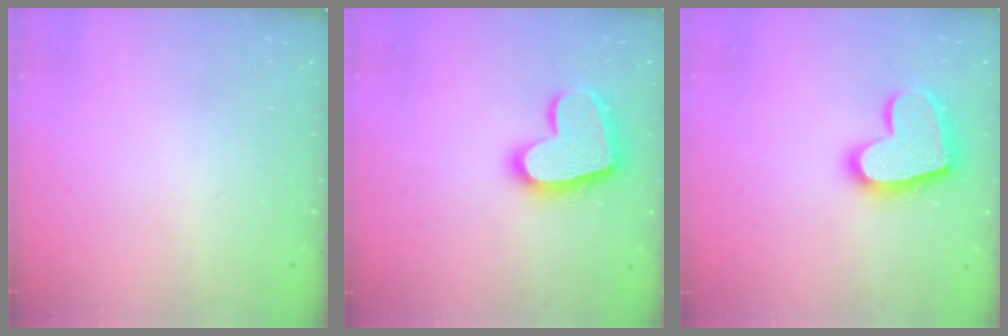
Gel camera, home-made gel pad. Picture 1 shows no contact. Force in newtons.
{"total": 17.7, "press": 17.7, "slide": 1.5}
{"total": 17.7, "press": 17.7, "slide": 1.5}